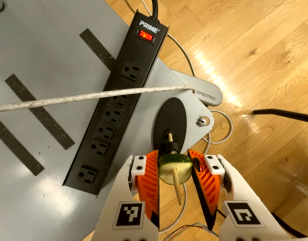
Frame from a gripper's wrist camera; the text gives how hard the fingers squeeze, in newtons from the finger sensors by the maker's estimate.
{"total": 8.5, "left": 7.5, "right": 9.5}